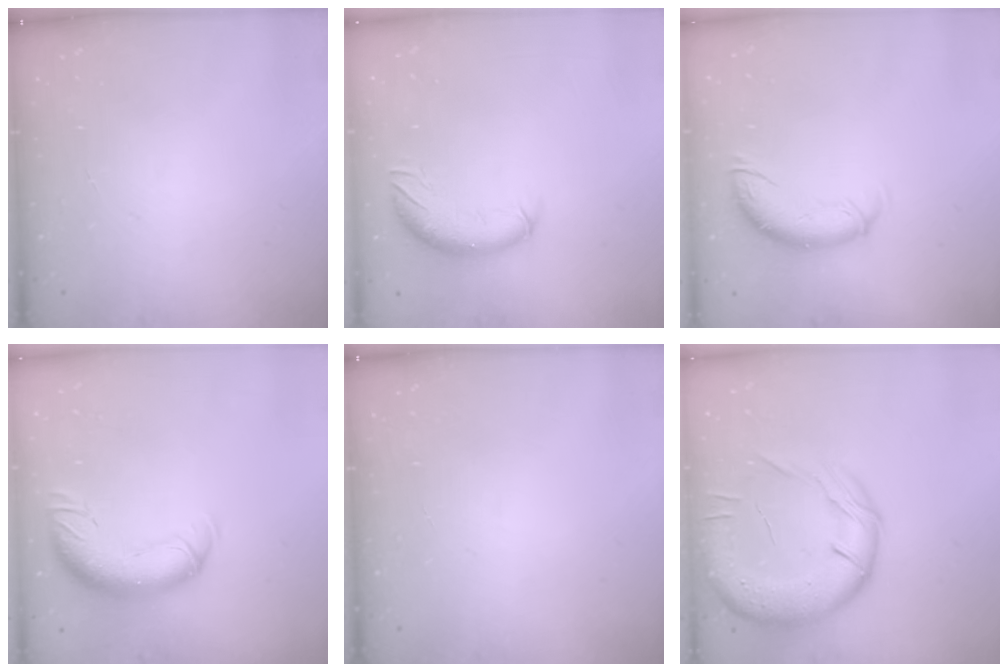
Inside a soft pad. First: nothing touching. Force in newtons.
{"total": 10.2, "press": 10.0, "slide": 2.1}
{"total": 10.7, "press": 10.6, "slide": 1.5}
{"total": 13.3, "press": 13.0, "slide": 2.9}
{"total": 0.0}
{"total": 19.3, "press": 19.1, "slide": 2.8}